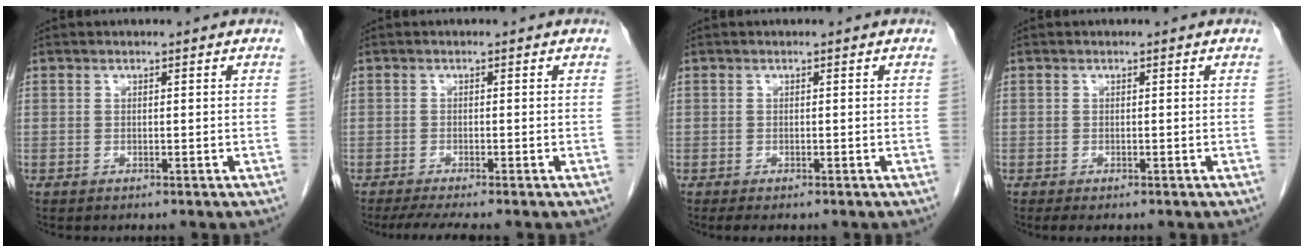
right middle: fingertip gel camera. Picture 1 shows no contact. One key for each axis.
{"total": 4.7, "fx": -3.9, "fy": -0.3, "fz": 2.7, "tx": -0.038, "ty": -0.012, "tz": -0.063}
{"total": 2.1, "fx": -1.6, "fy": 0.6, "fz": 1.2, "tx": -0.013, "ty": -0.005, "tz": -0.020}
{"total": 1.5, "fx": -1.2, "fy": 0.5, "fz": 0.9, "tx": -0.010, "ty": -0.003, "tz": -0.015}